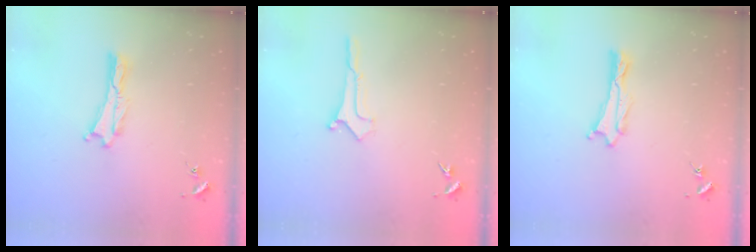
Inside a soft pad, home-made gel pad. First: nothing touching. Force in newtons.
{"total": 0.0}
{"total": 0.5, "press": 0.5, "slide": 0.1}